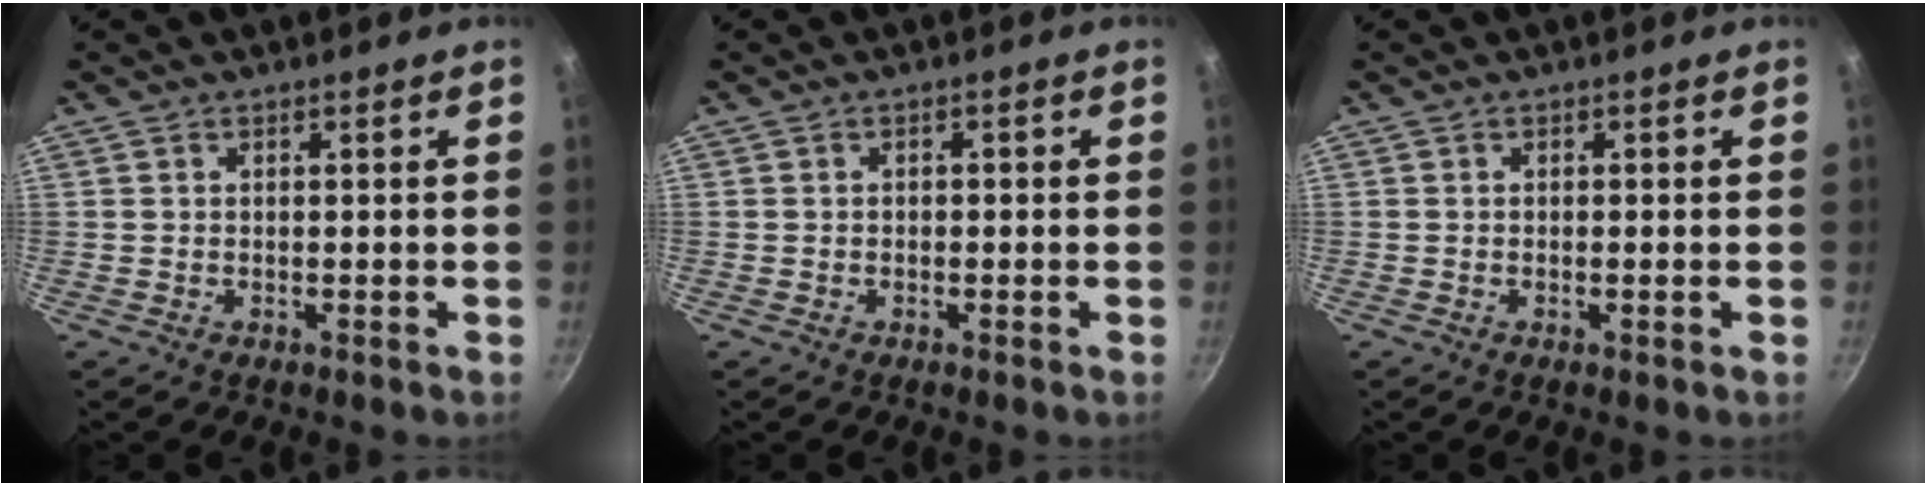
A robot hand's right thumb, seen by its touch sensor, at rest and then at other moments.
{"total": 0.8, "force": [-0.2, 0.6, 0.5], "torque": [-0.009, 0.005, -0.003]}
{"total": 0.6, "force": [-0.2, 0.1, 0.5], "torque": [-0.010, 0.001, -0.004]}